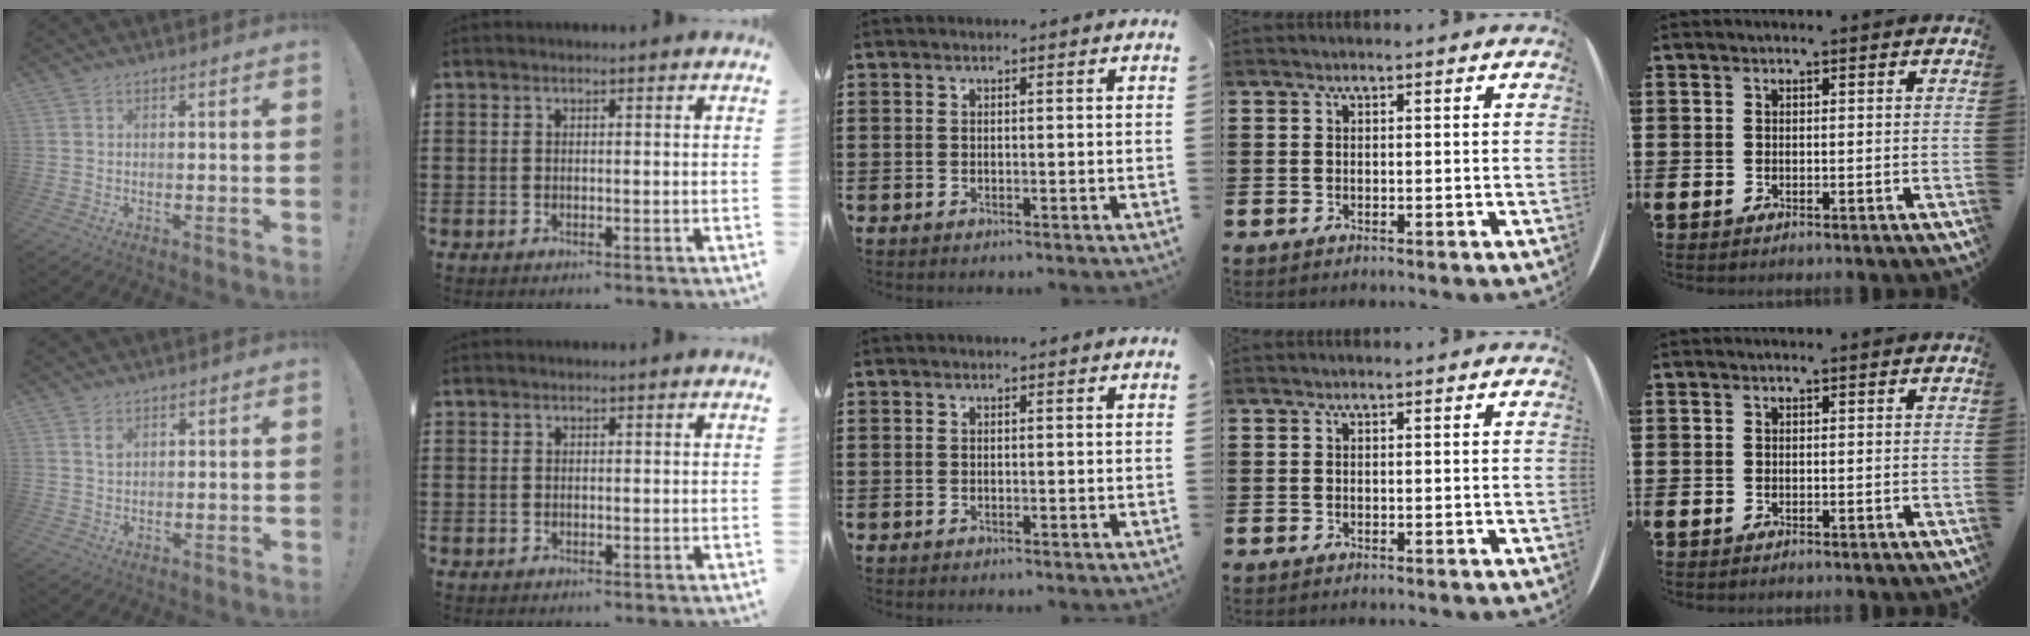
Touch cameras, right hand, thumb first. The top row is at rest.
{"thumb": {"total": 1.8, "force": [1.1, 1.0, 1.0], "torque": [-0.010, -0.007, 0.018]}}